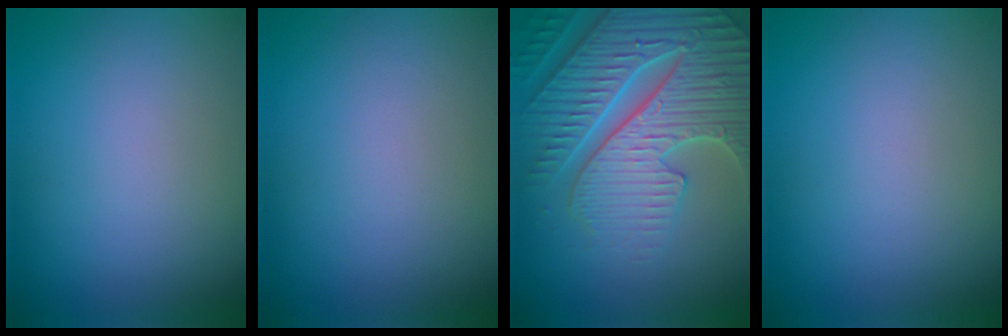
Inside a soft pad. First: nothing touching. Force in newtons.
{"total": 0.0}
{"total": 7.6, "press": 7.4, "slide": 1.7}
{"total": 0.0}